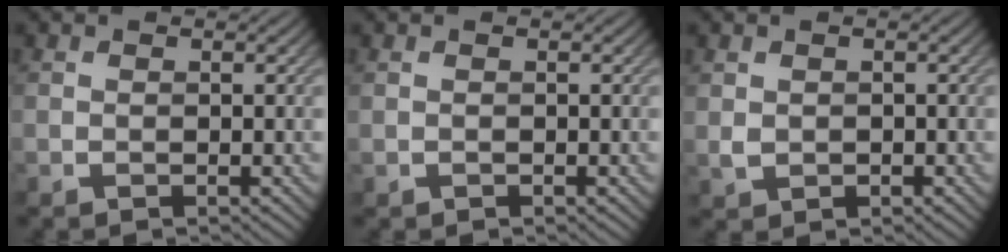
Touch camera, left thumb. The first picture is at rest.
{"total": 0.0}
{"total": 1.4, "force": [0.1, 1.2, 0.7], "torque": [-0.018, -0.005, 0.006]}